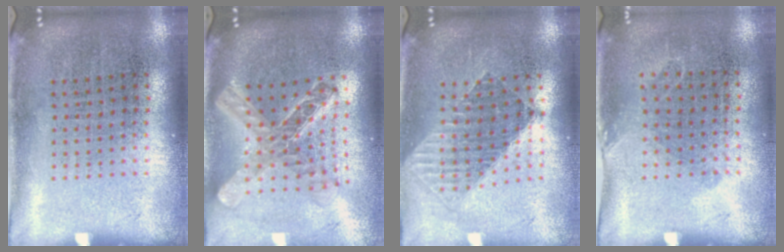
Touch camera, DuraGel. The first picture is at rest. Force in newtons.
{"total": 2.3, "press": 1.9, "slide": 1.3}
{"total": 1.5, "press": 1.3, "slide": 0.8}
{"total": 0.9, "press": 0.7, "slide": 0.6}